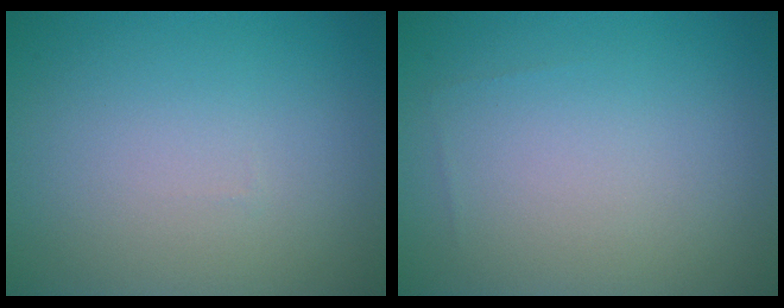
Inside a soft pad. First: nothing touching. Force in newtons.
{"total": 0.0}